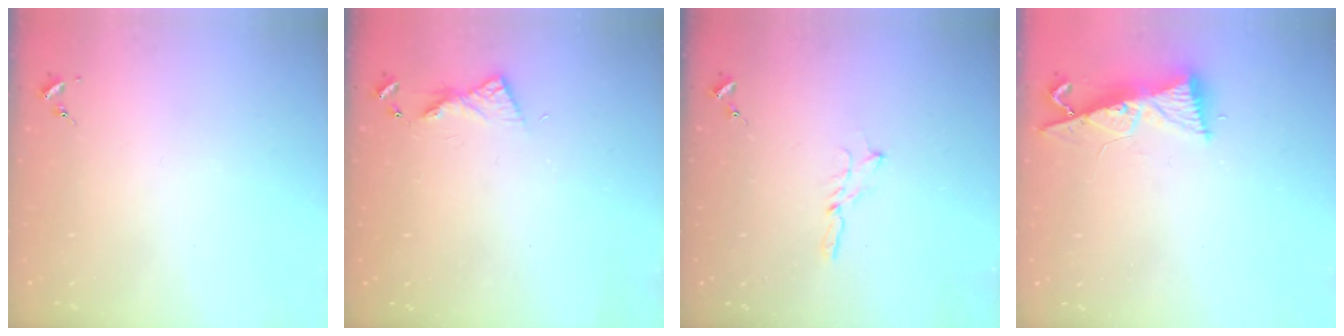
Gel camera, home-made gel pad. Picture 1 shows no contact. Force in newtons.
{"total": 6.1, "press": 6.1, "slide": 0.6}
{"total": 3.5, "press": 3.5, "slide": 0.1}
{"total": 9.0, "press": 9.0, "slide": 1.1}